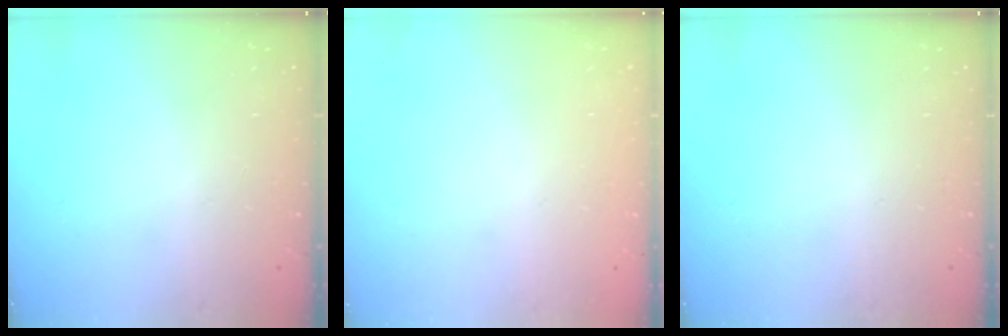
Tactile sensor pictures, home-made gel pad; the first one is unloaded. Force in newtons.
{"total": 0.0}
{"total": 0.0}